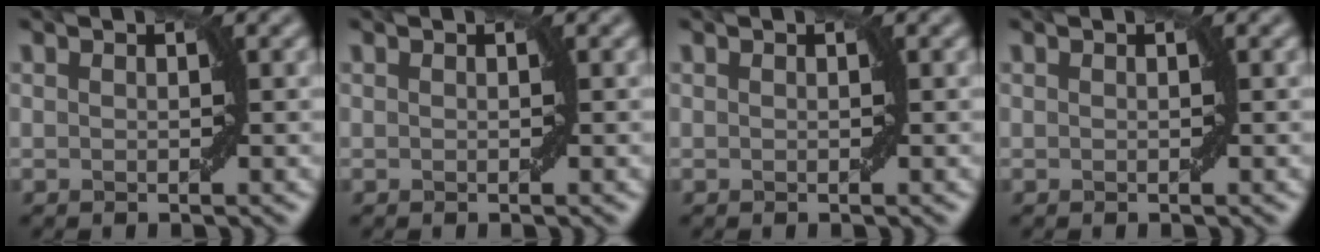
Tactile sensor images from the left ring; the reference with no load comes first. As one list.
[{"total": 0.0}, {"total": 0.0}, {"total": 0.0}]